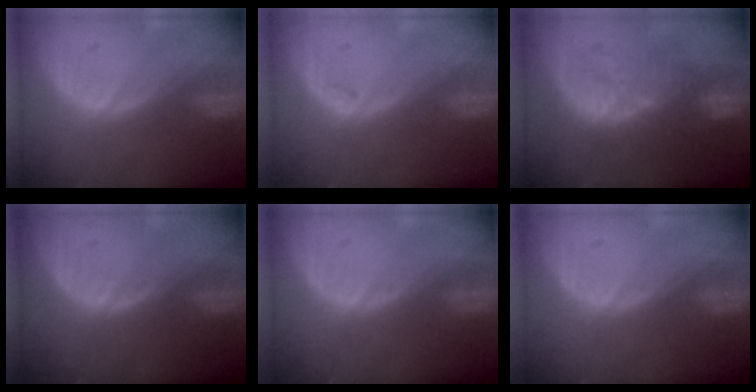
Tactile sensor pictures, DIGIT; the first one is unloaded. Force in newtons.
{"total": 1.3, "press": 1.1, "slide": 0.5}
{"total": 9.4, "press": 9.1, "slide": 2.2}
{"total": 0.5, "press": 0.5, "slide": 0.2}
{"total": 0.0}
{"total": 0.0}